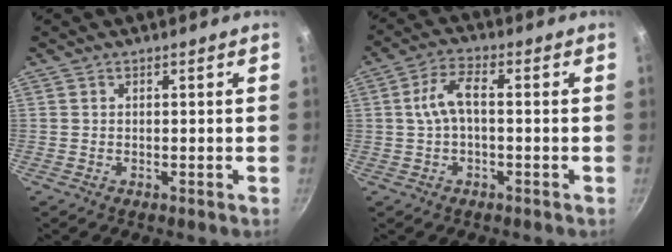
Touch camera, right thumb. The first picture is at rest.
{"total": 6.0, "force": [-0.2, 2.8, 5.3], "torque": [-0.112, 0.026, -0.007]}